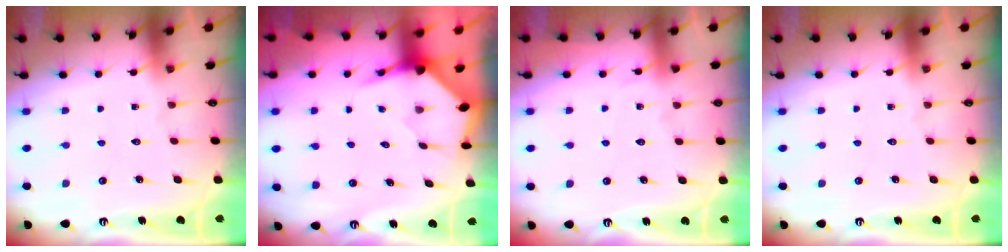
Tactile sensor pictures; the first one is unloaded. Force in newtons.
{"total": 3.4, "press": 3.4, "slide": 0.4}
{"total": 5.0, "press": 5.0, "slide": 0.6}
{"total": 0.0}